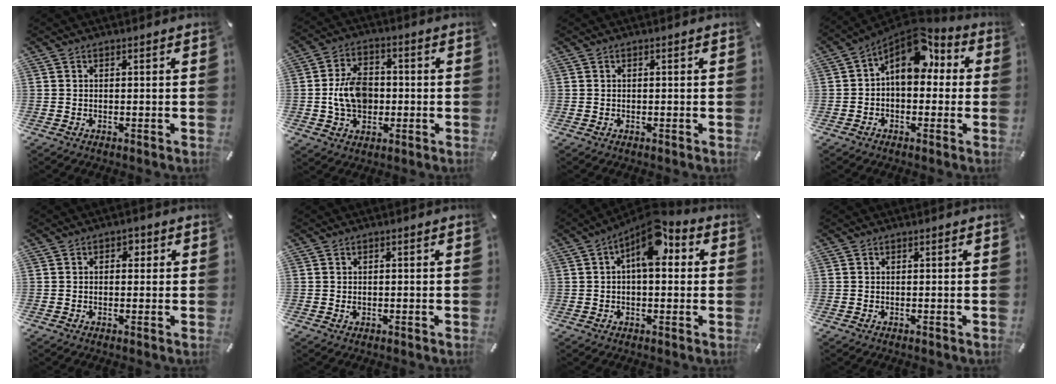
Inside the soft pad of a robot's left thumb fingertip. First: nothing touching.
{"total": 9.9, "force": [-0.8, 7.5, 6.4], "torque": [-0.110, 0.008, -0.015]}
{"total": 0.0}
{"total": 10.5, "force": [4.3, 7.0, 6.5], "torque": [-0.104, -0.033, 0.077]}
{"total": 2.0, "force": [0.2, 1.6, 1.3], "torque": [-0.011, 0.003, -0.003]}
{"total": 0.7, "force": [-0.1, 0.5, 0.5], "torque": [-0.011, 0.001, -0.002]}
{"total": 10.3, "force": [4.0, 5.1, 8.0], "torque": [-0.107, -0.022, 0.067]}
{"total": 0.0}